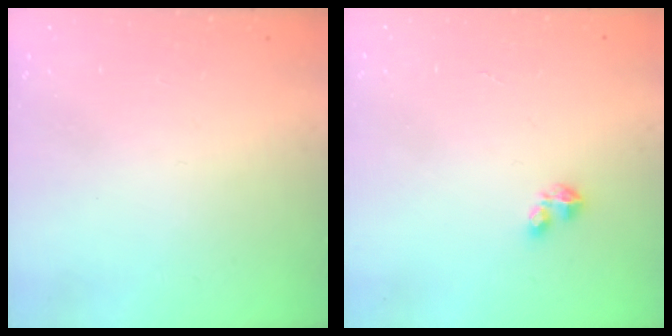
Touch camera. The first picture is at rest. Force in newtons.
{"total": 2.9, "press": 2.9, "slide": 0.5}